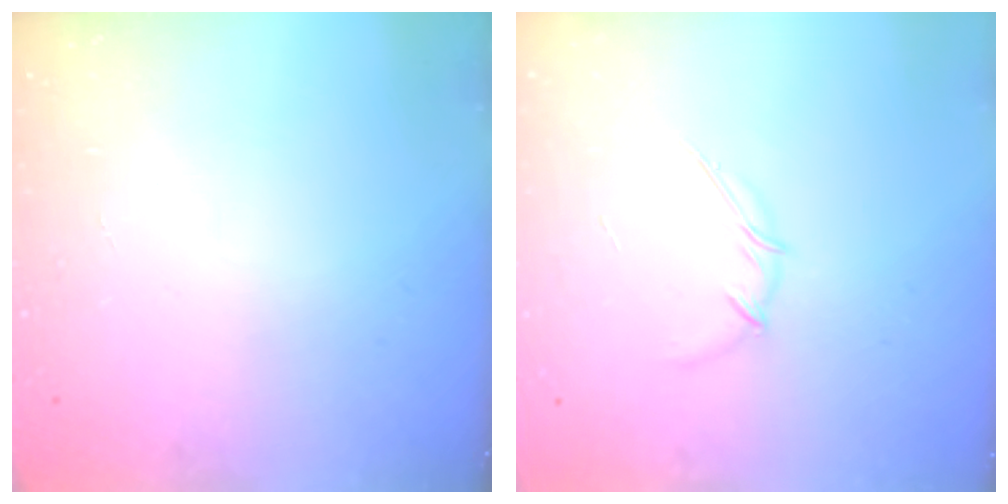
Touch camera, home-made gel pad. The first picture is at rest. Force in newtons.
{"total": 3.6, "press": 3.5, "slide": 0.9}